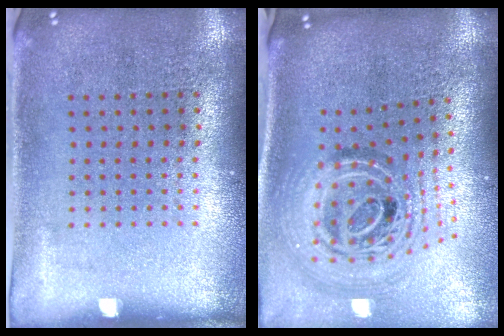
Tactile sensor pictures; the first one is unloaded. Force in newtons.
{"total": 2.1, "press": 1.6, "slide": 1.4}